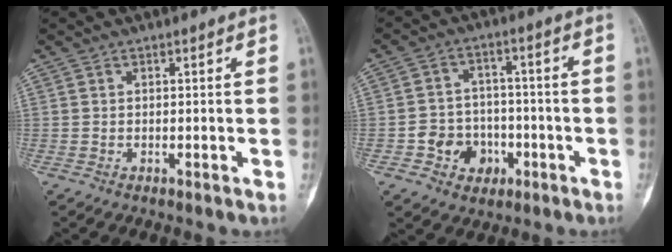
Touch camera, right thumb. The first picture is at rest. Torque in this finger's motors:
{"motor_torque": [0.58, 0.16, 0.24, -0.23, 0.12]}